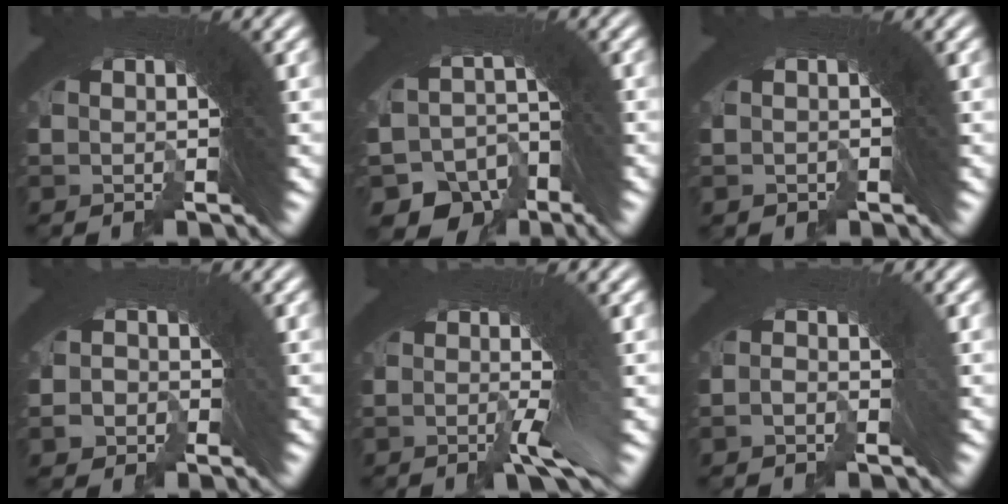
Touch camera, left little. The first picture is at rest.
{"total": 10.6, "force": [-5.3, 7.9, 4.7], "torque": [-0.110, -0.054, -0.076]}
{"total": 1.1, "force": [-0.9, 0.2, -0.5], "torque": [0.014, -0.004, -0.011]}
{"total": 1.9, "force": [-1.5, 1.1, -0.4], "torque": [0.013, 0.005, -0.032]}
{"total": 2.9, "force": [-1.2, -0.4, 2.7], "torque": [-0.029, 0.013, -0.028]}
{"total": 1.6, "force": [-1.6, -0.2, 0.1], "torque": [0.014, 0.015, -0.034]}